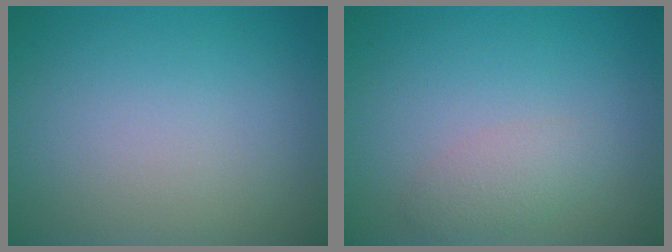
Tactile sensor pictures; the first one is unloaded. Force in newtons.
{"total": 1.7, "press": 1.7, "slide": 0.1}